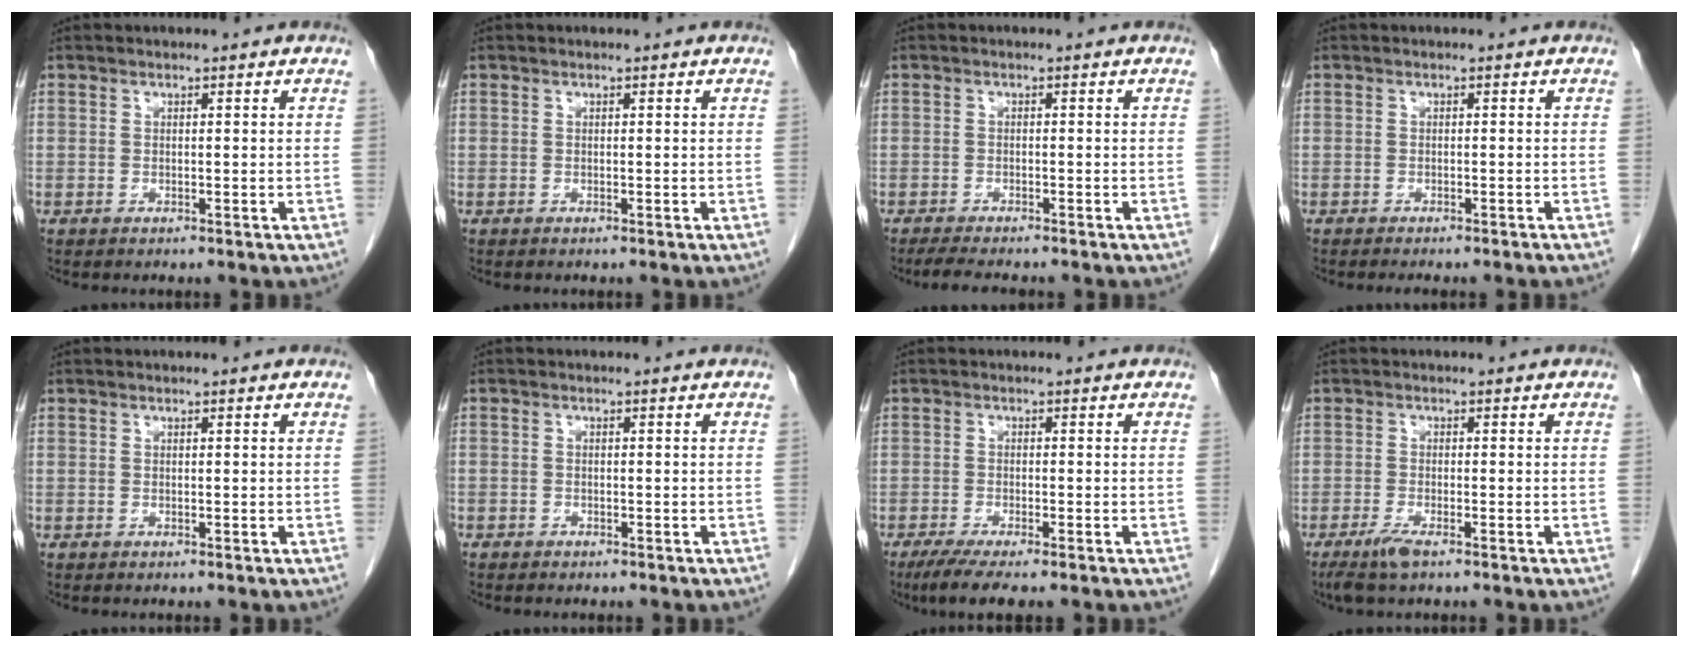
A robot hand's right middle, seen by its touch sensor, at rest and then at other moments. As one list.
[{"total": 0.0}, {"total": 5.2, "force": [-4.5, 0.7, 2.6], "torque": [-0.042, -0.014, -0.066]}, {"total": 5.4, "force": [-4.8, 0.6, 2.4], "torque": [-0.025, -0.009, -0.057]}, {"total": 0.0}, {"total": 1.1, "force": [-0.9, 0.7, 0.2], "torque": [-0.003, 0.003, -0.012]}, {"total": 5.6, "force": [-4.1, 0.4, 3.7], "torque": [-0.060, -0.013, -0.065]}, {"total": 3.2, "force": [-2.1, 0.4, 2.3], "torque": [-0.053, -0.008, -0.042]}]